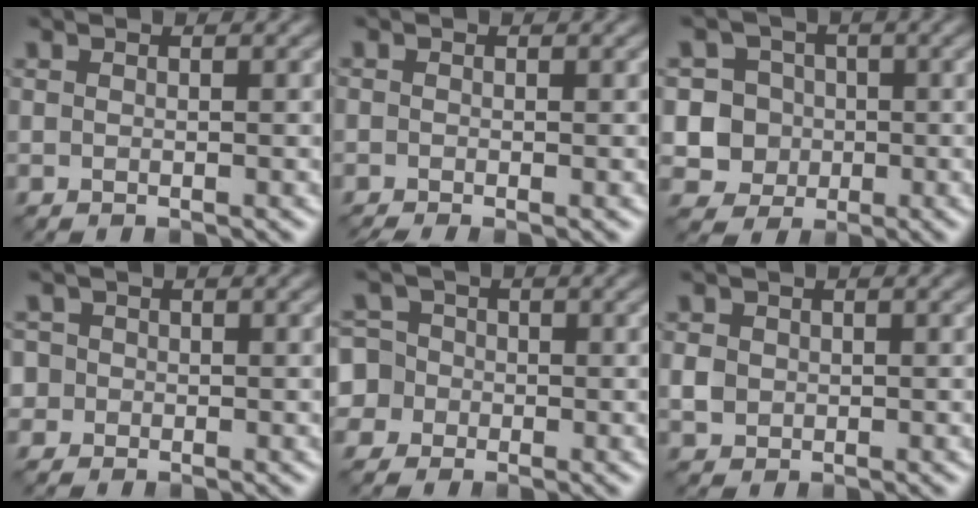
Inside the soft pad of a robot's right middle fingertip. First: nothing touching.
{"total": 1.1, "force": [-0.9, 0.2, 0.7], "torque": [-0.014, -0.011, -0.018]}
{"total": 5.6, "force": [-0.5, 5.4, 1.5], "torque": [-0.016, 0.026, -0.032]}
{"total": 2.8, "force": [0.4, 2.6, 0.9], "torque": [0.002, 0.017, -0.013]}
{"total": 6.3, "force": [-1.0, 5.9, 1.8], "torque": [-0.039, 0.027, -0.057]}
{"total": 1.7, "force": [0.0, 1.6, 0.7], "torque": [-0.013, -0.003, -0.001]}